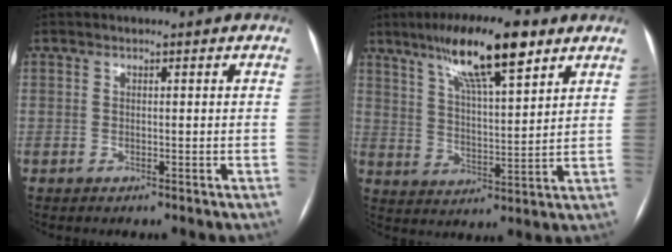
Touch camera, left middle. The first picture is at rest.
{"total": 13.7, "force": [8.6, 2.2, 10.4], "torque": [-0.183, 0.013, 0.148]}